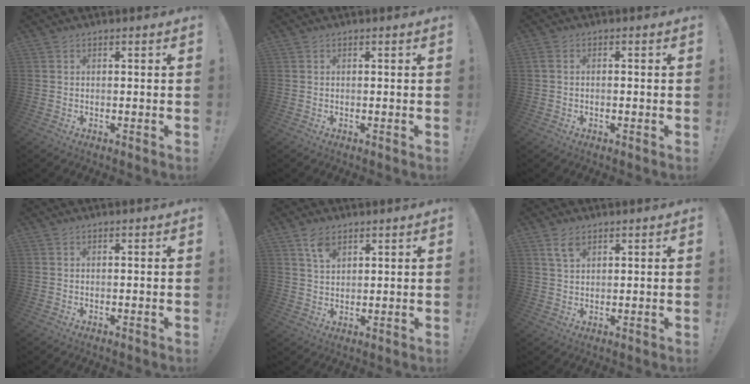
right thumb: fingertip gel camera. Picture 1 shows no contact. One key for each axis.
{"total": 0.0}
{"total": 1.3, "fx": -0.6, "fy": 0.8, "fz": 0.9, "tx": -0.022, "ty": 0.007, "tz": -0.008}
{"total": 0.0}
{"total": 5.9, "fx": 3.8, "fy": 3.4, "fz": 3.0, "tx": -0.047, "ty": -0.018, "tz": 0.069}
{"total": 4.5, "fx": 2.6, "fy": 2.2, "fz": 2.9, "tx": -0.051, "ty": -0.008, "tz": 0.048}